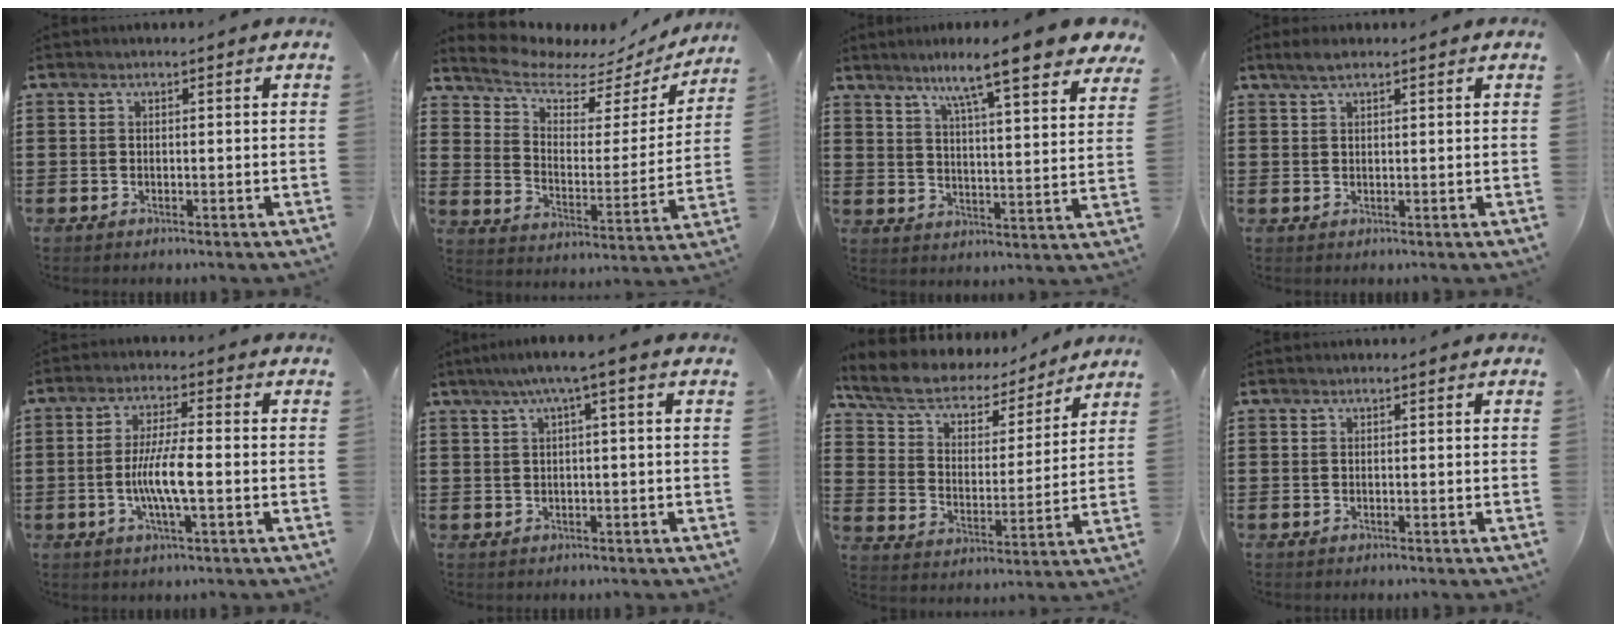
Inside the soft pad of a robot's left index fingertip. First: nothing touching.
{"total": 6.1, "force": [5.5, 2.1, 1.8], "torque": [-0.060, -0.040, 0.089]}
{"total": 9.7, "force": [7.6, -0.1, 6.1], "torque": [-0.118, -0.039, 0.118]}
{"total": 2.1, "force": [1.4, 0.5, 1.5], "torque": [-0.030, 0.004, 0.025]}
{"total": 6.8, "force": [-1.4, 1.1, 6.5], "torque": [-0.133, -0.005, -0.033]}
{"total": 3.0, "force": [0.5, -0.4, 2.9], "torque": [-0.055, -0.002, 0.004]}
{"total": 7.1, "force": [6.0, 2.7, 2.6], "torque": [-0.080, -0.032, 0.103]}
{"total": 0.0}